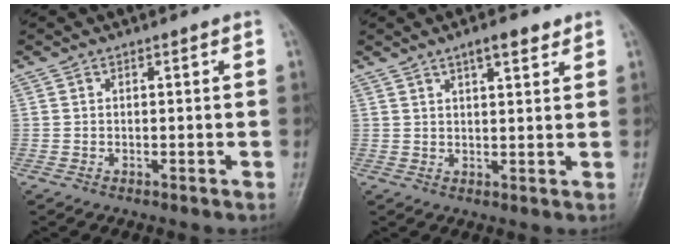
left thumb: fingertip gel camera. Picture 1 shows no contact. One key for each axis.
{"total": 5.2, "fx": 3.3, "fy": 1.6, "fz": 3.7, "tx": -0.049, "ty": -0.011, "tz": 0.051}